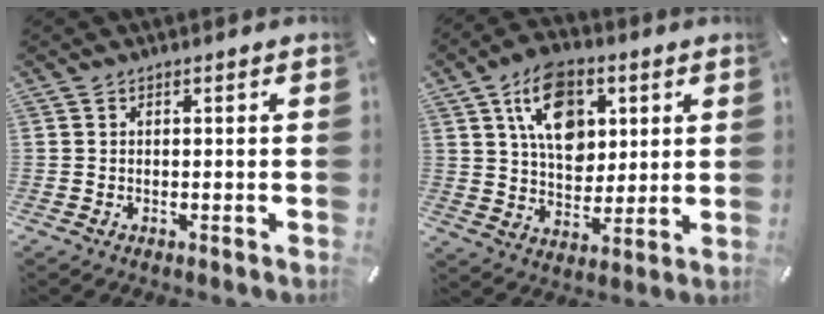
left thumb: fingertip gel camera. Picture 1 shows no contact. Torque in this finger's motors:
{"motor_torque": [2.46, 2.55, 2.07, -0.70, 0.27]}